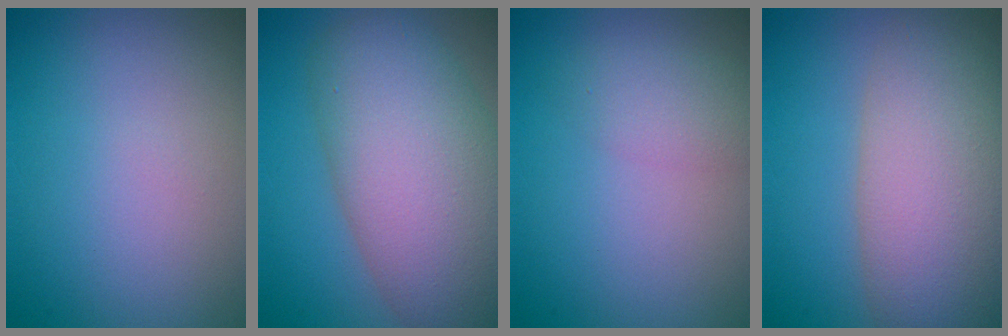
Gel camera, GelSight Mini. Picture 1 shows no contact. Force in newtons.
{"total": 11.4, "press": 11.3, "slide": 0.8}
{"total": 2.3, "press": 2.3, "slide": 0.1}
{"total": 9.8, "press": 9.8, "slide": 0.6}